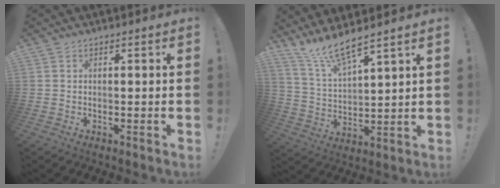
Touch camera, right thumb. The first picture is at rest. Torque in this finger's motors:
{"motor_torque": [-0.03, 0.07, 0.24, 0.17, 0.06]}